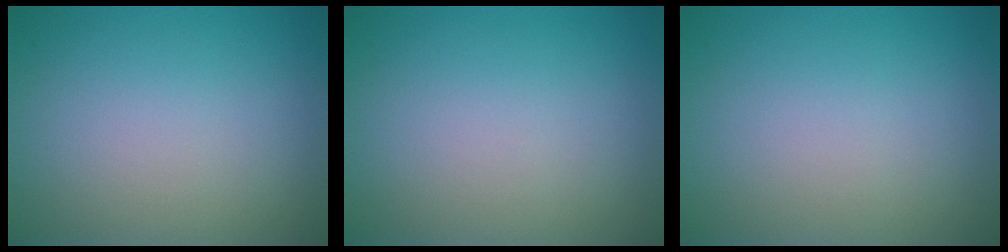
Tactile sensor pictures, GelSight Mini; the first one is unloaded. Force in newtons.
{"total": 0.0}
{"total": 0.0}